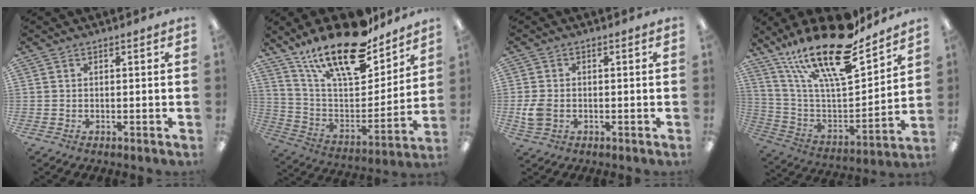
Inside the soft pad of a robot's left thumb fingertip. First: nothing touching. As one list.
[{"total": 22.6, "force": [17.2, 7.7, 12.5], "torque": [-0.221, -0.110, 0.300]}, {"total": 4.7, "force": [-0.9, 3.4, 3.1], "torque": [-0.056, 0.000, -0.016]}, {"total": 24.5, "force": [18.1, 7.2, 14.9], "torque": [-0.275, -0.118, 0.309]}]